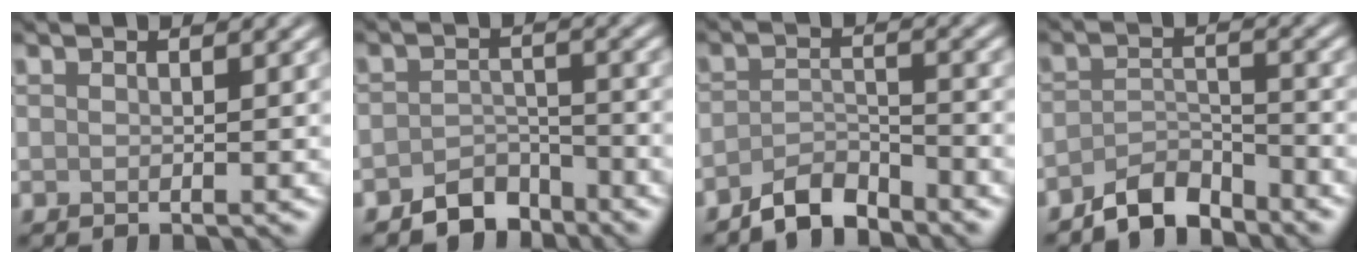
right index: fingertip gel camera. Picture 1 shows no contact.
{"total": 3.5, "force": [-2.8, 1.9, 0.9], "torque": [-0.004, 0.004, -0.052]}
{"total": 3.4, "force": [-3.0, 1.0, 1.3], "torque": [-0.024, 0.005, -0.062]}
{"total": 3.7, "force": [-3.3, 1.2, 1.3], "torque": [-0.023, 0.004, -0.066]}